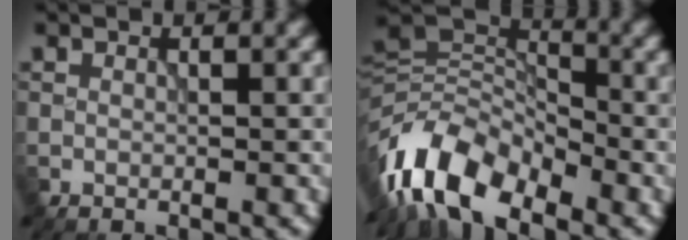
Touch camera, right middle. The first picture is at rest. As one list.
[{"total": 8.5, "force": [-5.3, 4.1, 5.2], "torque": [-0.089, 0.005, -0.115]}]